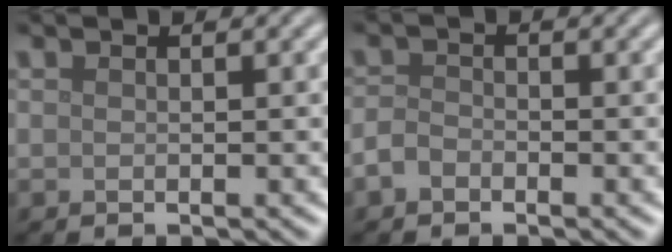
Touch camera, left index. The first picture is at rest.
{"total": 1.5, "force": [-1.0, 0.9, 0.7], "torque": [-0.012, 0.002, -0.023]}